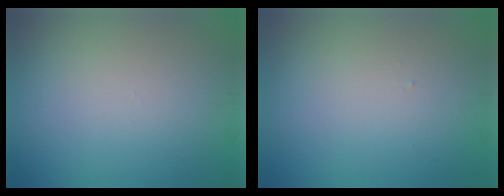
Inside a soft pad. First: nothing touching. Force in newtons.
{"total": 0.0}